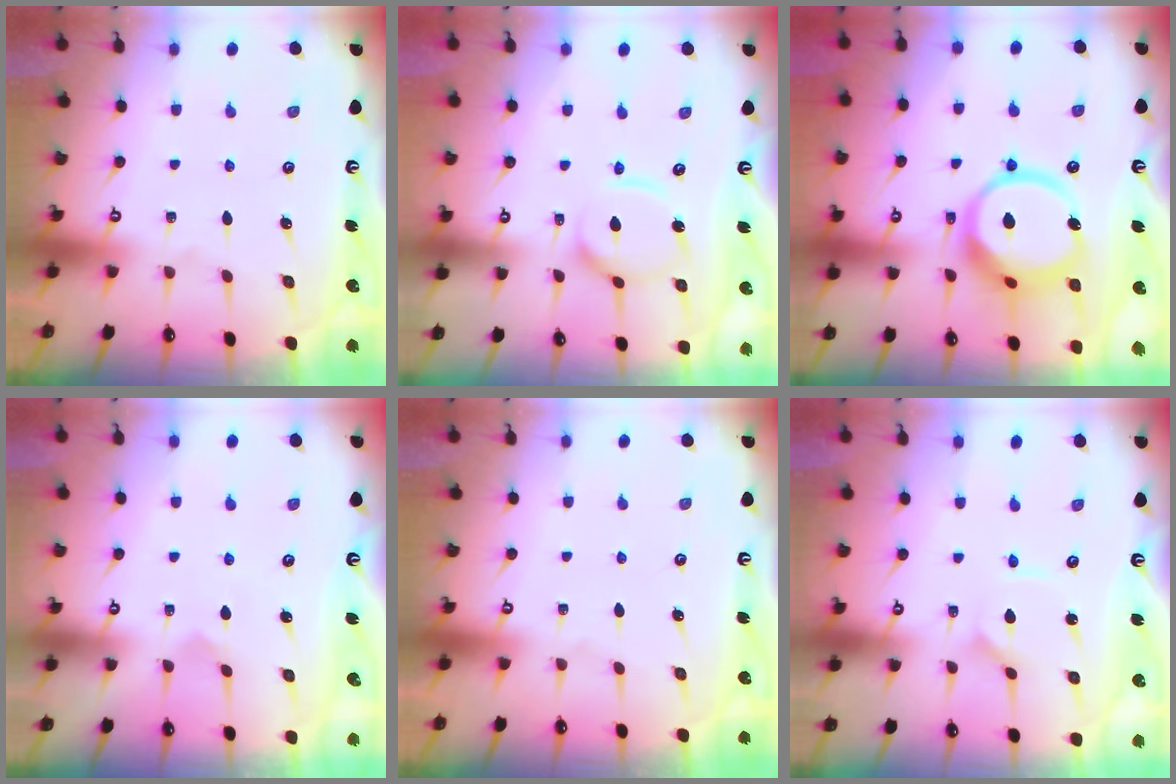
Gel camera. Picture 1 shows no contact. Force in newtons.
{"total": 11.7, "press": 11.7, "slide": 1.0}
{"total": 17.0, "press": 16.9, "slide": 1.9}
{"total": 2.3, "press": 2.3, "slide": 0.2}
{"total": 0.0}
{"total": 1.4, "press": 1.4, "slide": 0.1}